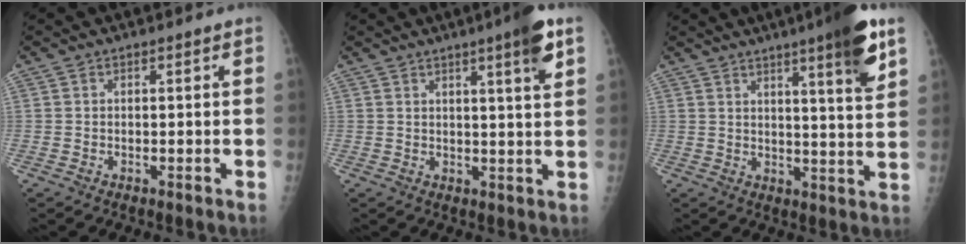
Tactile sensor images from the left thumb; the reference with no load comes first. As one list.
[{"total": 6.6, "force": [3.6, 0.1, 5.6], "torque": [-0.078, -0.019, 0.049]}, {"total": 11.7, "force": [6.7, 1.0, 9.5], "torque": [-0.125, -0.033, 0.090]}]